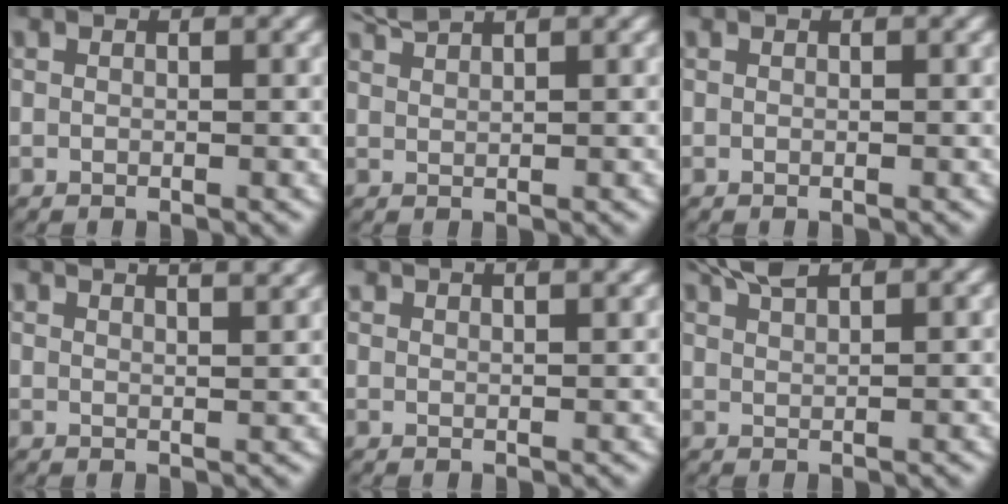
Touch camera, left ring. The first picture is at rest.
{"total": 2.3, "force": [2.2, -0.1, 0.6], "torque": [-0.009, 0.008, 0.041]}
{"total": 0.0}
{"total": 4.8, "force": [4.2, 0.9, 2.3], "torque": [-0.023, 0.015, 0.060]}
{"total": 2.4, "force": [2.3, 0.0, 0.7], "torque": [-0.002, 0.010, 0.035]}
{"total": 3.3, "force": [3.1, 0.2, 1.2], "torque": [-0.026, 0.007, 0.056]}